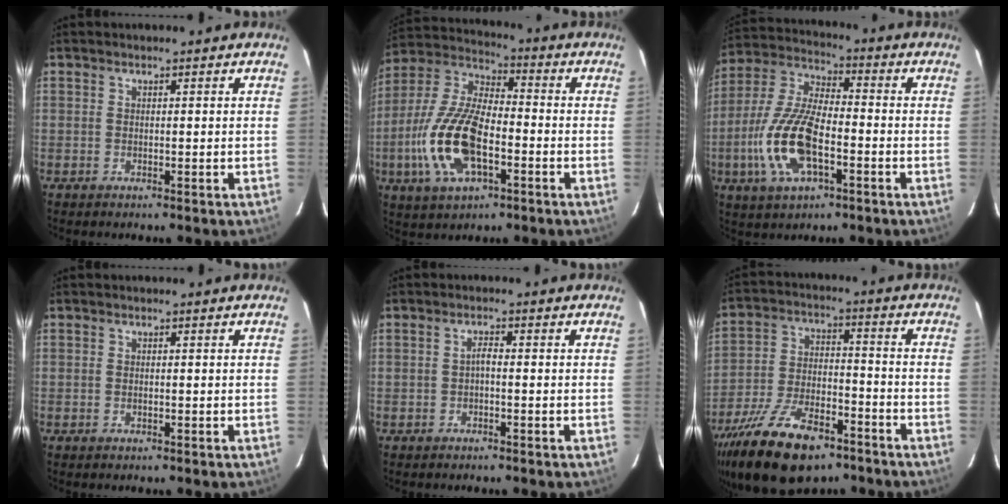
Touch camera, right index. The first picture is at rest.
{"total": 17.0, "force": [-5.1, 7.5, 14.4], "torque": [-0.315, -0.006, -0.097]}
{"total": 15.4, "force": [-4.8, 6.3, 13.2], "torque": [-0.290, -0.005, -0.092]}
{"total": 0.0}
{"total": 1.1, "force": [-0.5, 0.3, 1.0], "torque": [-0.019, 0.006, -0.009]}
{"total": 19.2, "force": [-13.1, 8.3, 11.3], "torque": [-0.233, -0.027, -0.220]}